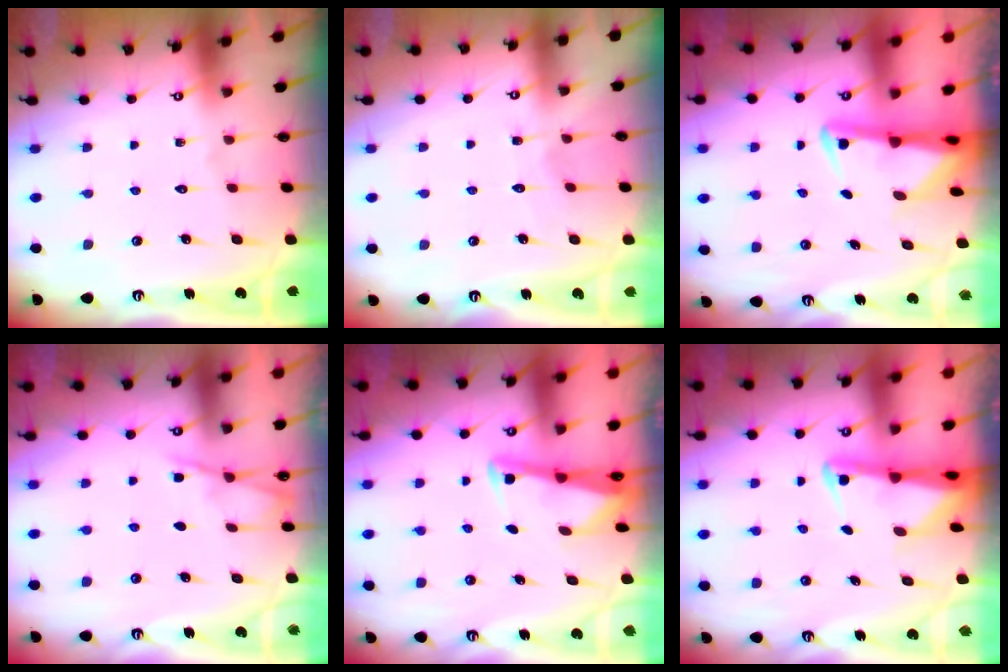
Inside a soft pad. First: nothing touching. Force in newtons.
{"total": 3.6, "press": 3.6, "slide": 0.4}
{"total": 3.2, "press": 3.1, "slide": 0.6}
{"total": 4.0, "press": 3.9, "slide": 0.5}
{"total": 2.8, "press": 2.8, "slide": 0.2}
{"total": 2.6, "press": 2.5, "slide": 0.4}